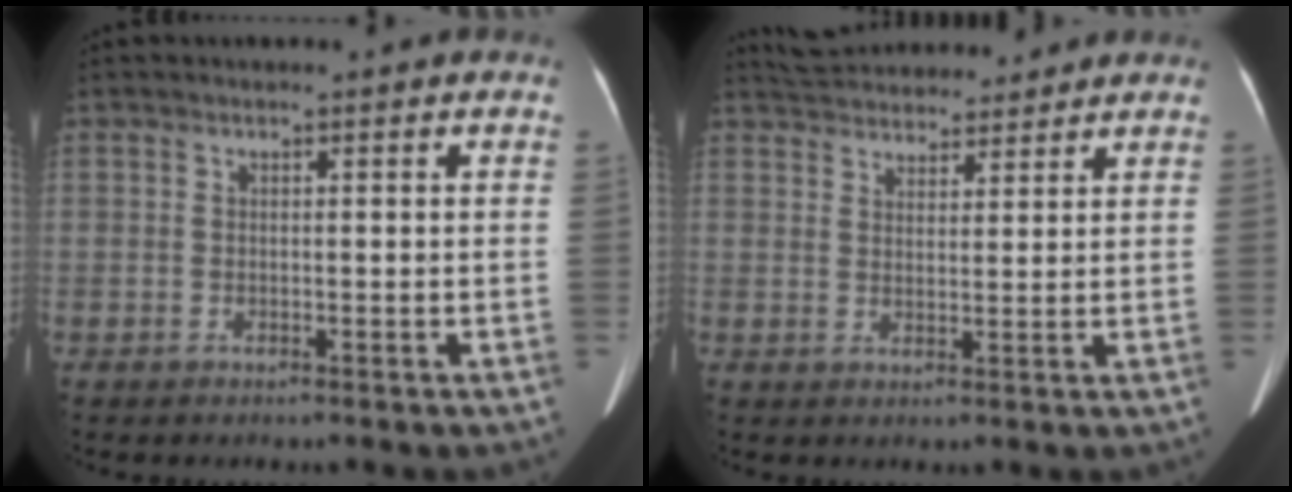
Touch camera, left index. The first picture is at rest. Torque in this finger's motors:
{"motor_torque": [0.13, -0.60, 0.18, 0.03]}